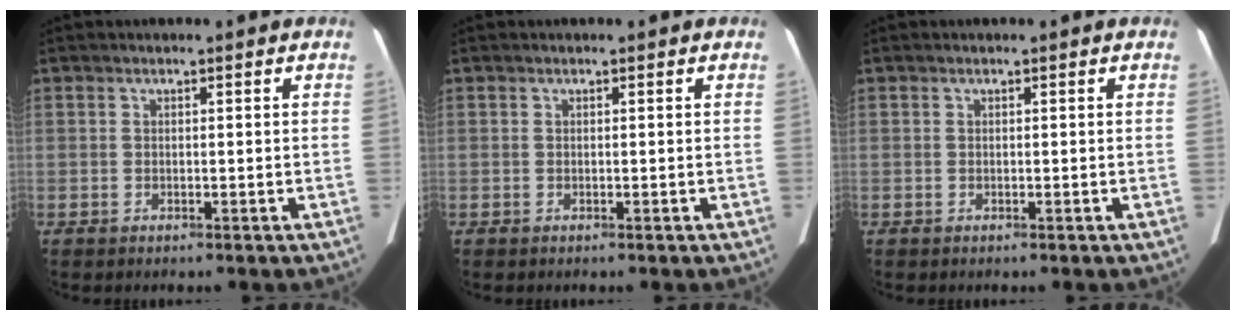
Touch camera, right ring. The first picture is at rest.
{"total": 0.0}
{"total": 0.0}